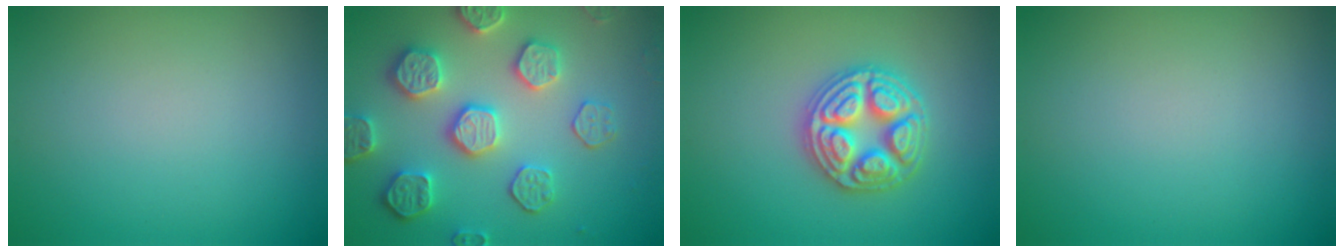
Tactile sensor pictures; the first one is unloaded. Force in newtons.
{"total": 5.6, "press": 5.1, "slide": 2.2}
{"total": 4.6, "press": 4.5, "slide": 0.6}
{"total": 0.0}